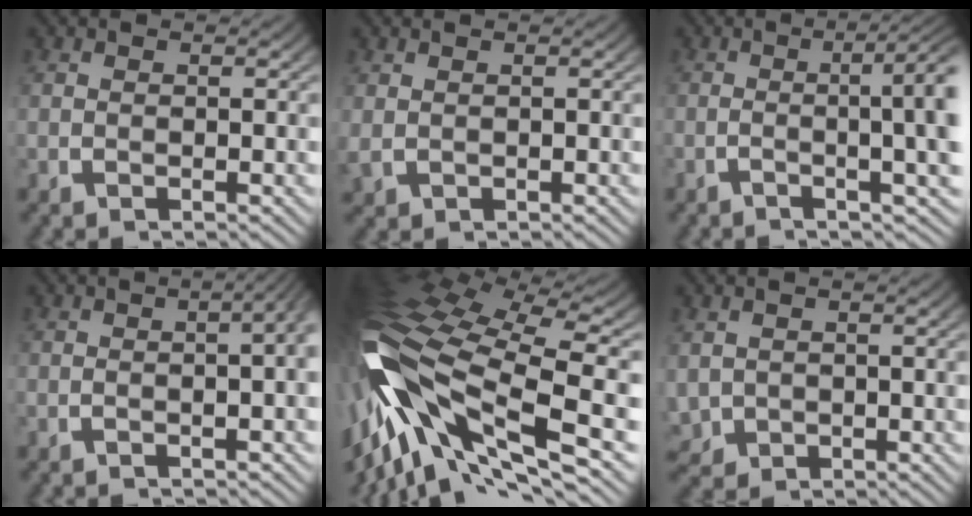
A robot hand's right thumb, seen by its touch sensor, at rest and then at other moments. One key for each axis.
{"total": 1.0, "fx": 0.2, "fy": 0.8, "fz": 0.5, "tx": -0.017, "ty": -0.004, "tz": 0.011}
{"total": 7.5, "fx": 0.0, "fy": 2.2, "fz": 7.1, "tx": -0.085, "ty": 0.014, "tz": -0.016}
{"total": 5.0, "fx": 0.3, "fy": 2.4, "fz": 4.4, "tx": -0.042, "ty": 0.027, "tz": -0.016}
{"total": 17.8, "fx": -0.8, "fy": 10.3, "fz": 14.5, "tx": -0.339, "ty": -0.037, "tz": 0.007}
{"total": 3.7, "fx": -0.7, "fy": 3.3, "fz": 1.6, "tx": -0.053, "ty": -0.029, "tz": 0.004}